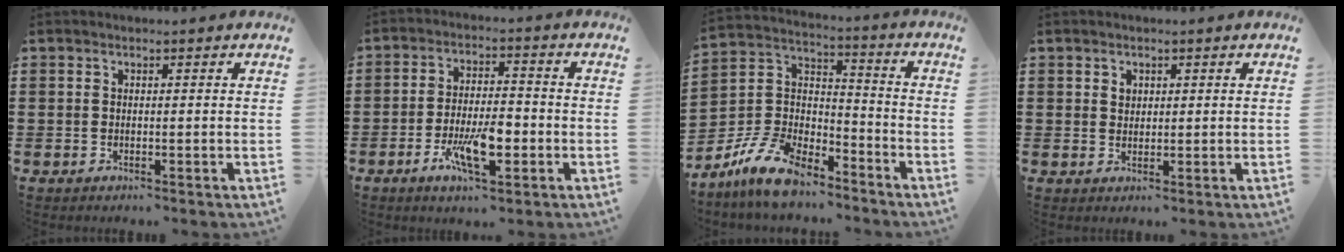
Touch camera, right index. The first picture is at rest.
{"total": 8.4, "force": [-3.2, 3.1, 7.2], "torque": [-0.139, -0.004, -0.056]}
{"total": 11.1, "force": [-9.4, 3.5, 4.8], "torque": [-0.129, 0.022, -0.190]}
{"total": 1.3, "force": [0.7, 1.1, 0.4], "torque": [-0.011, 0.005, 0.013]}